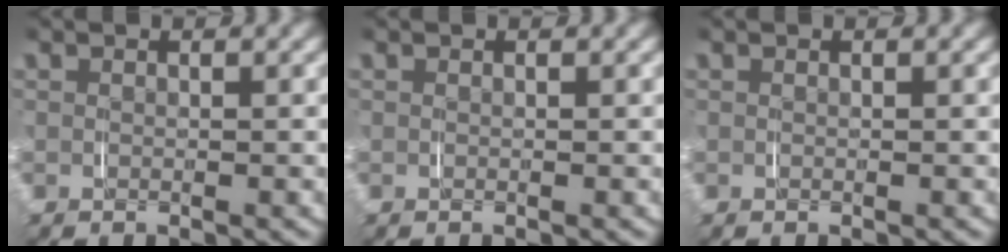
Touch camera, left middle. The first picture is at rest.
{"total": 0.0}
{"total": 0.0}